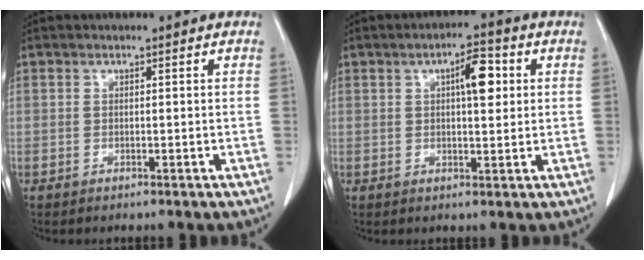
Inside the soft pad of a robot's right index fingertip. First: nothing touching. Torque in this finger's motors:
{"motor_torque": [0.15, 0.07, 0.15, 0.03]}